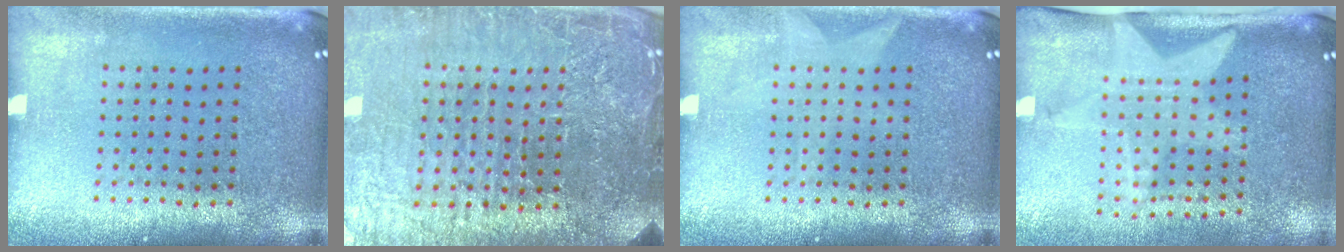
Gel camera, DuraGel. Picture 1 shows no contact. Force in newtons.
{"total": 6.0, "press": 5.4, "slide": 2.8}
{"total": 0.6, "press": 0.6, "slide": 0.1}
{"total": 2.0, "press": 1.5, "slide": 1.4}